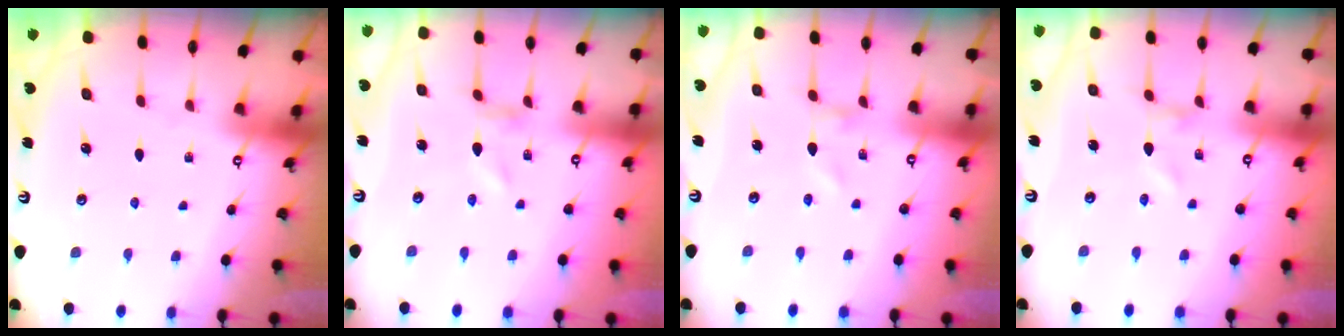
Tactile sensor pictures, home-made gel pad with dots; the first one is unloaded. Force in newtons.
{"total": 0.0}
{"total": 0.0}
{"total": 0.0}